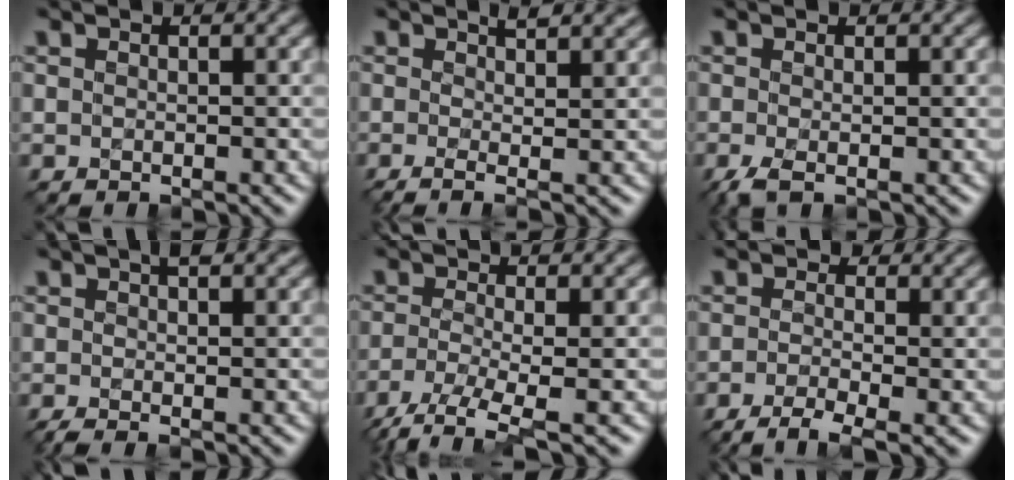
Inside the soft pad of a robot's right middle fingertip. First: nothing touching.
{"total": 4.1, "force": [0.8, 1.4, 3.8], "torque": [-0.040, 0.019, -0.004]}
{"total": 1.5, "force": [-0.6, 0.4, 1.3], "torque": [-0.034, -0.005, -0.018]}
{"total": 2.7, "force": [0.6, 0.8, 2.5], "torque": [-0.031, 0.007, 0.002]}
{"total": 4.1, "force": [-2.2, 0.9, 3.3], "torque": [-0.067, -0.006, -0.051]}
{"total": 2.8, "force": [-1.1, 1.1, 2.3], "torque": [-0.052, 0.001, -0.032]}